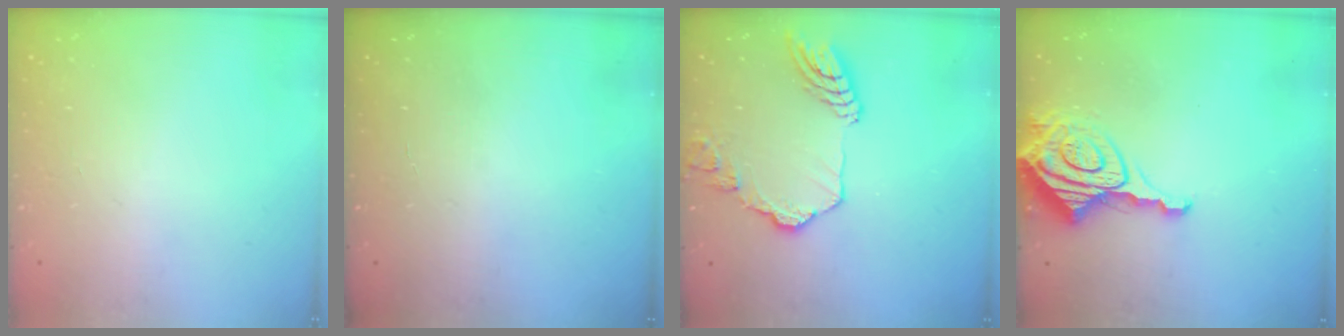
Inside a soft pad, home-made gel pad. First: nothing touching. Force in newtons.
{"total": 1.7, "press": 1.7, "slide": 0.1}
{"total": 15.5, "press": 15.4, "slide": 1.6}
{"total": 13.8, "press": 13.7, "slide": 1.4}